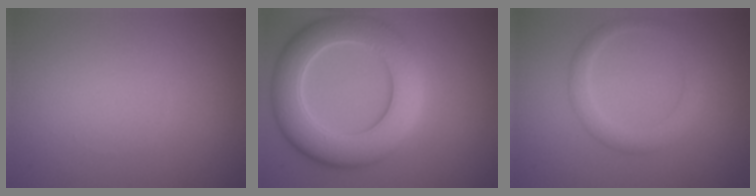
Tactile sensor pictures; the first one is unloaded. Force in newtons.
{"total": 8.7, "press": 8.6, "slide": 0.6}
{"total": 2.5, "press": 2.5, "slide": 0.1}